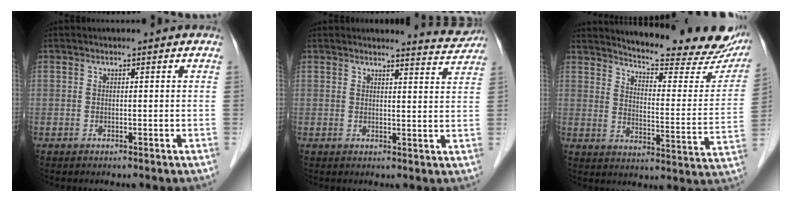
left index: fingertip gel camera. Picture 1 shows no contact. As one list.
[{"total": 4.0, "force": [3.9, -0.2, -0.4], "torque": [-0.003, -0.029, 0.037]}, {"total": 21.8, "force": [19.7, 3.2, 8.8], "torque": [-0.120, -0.072, 0.240]}]